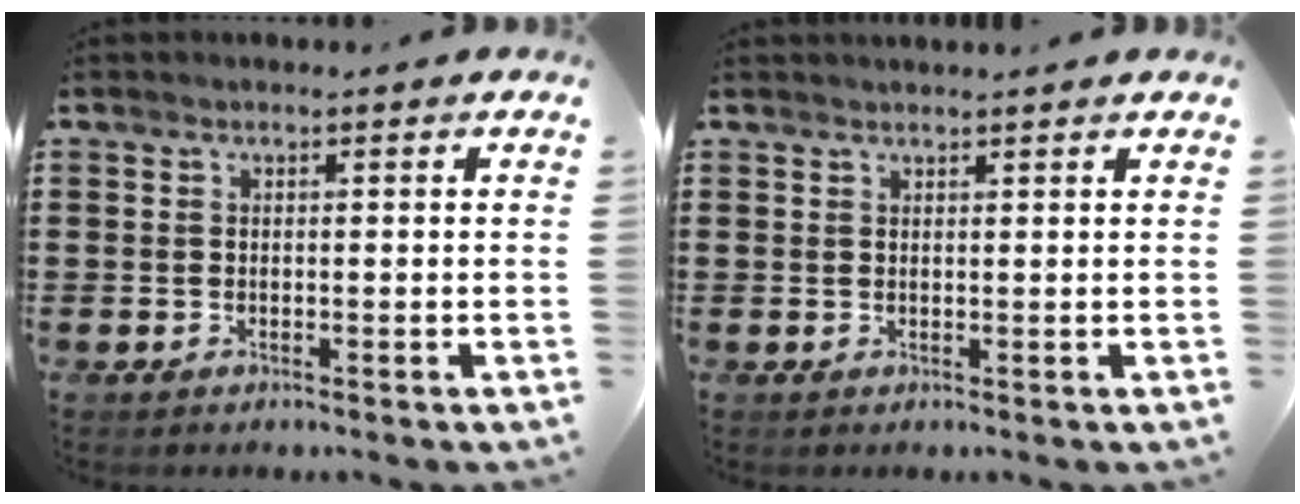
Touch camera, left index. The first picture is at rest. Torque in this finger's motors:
{"motor_torque": [-2.04, -0.10, -0.45, -0.06]}